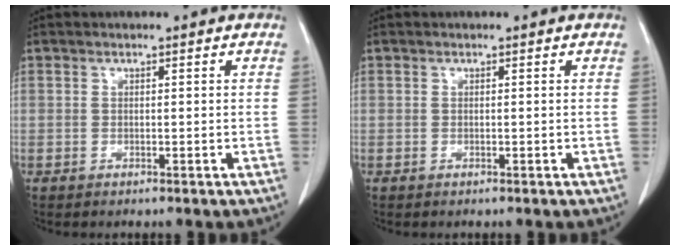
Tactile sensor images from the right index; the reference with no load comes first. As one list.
[{"total": 0.0}]